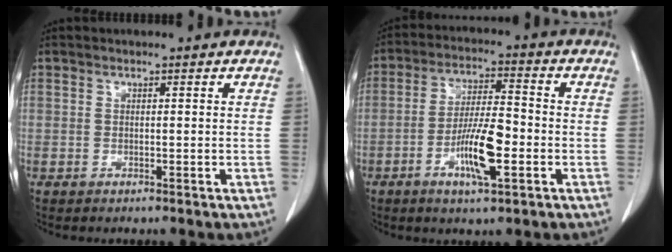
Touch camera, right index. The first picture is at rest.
{"total": 9.2, "force": [-3.0, 1.7, 8.5], "torque": [-0.159, -0.001, -0.052]}